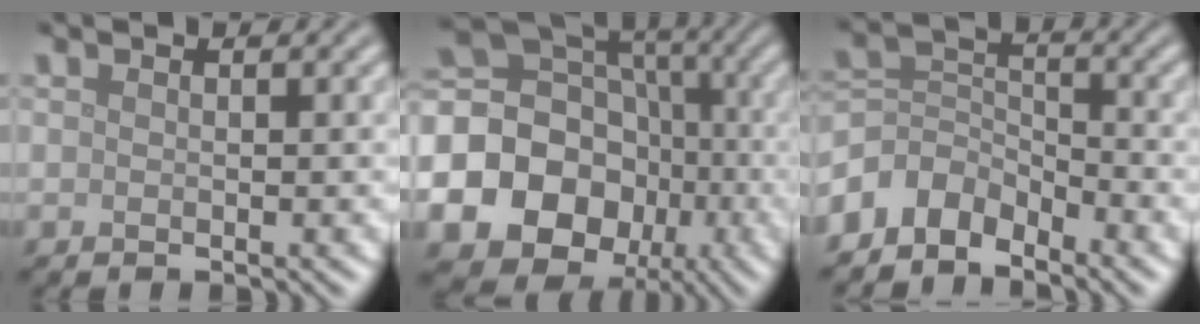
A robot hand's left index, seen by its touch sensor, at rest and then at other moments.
{"total": 21.6, "force": [-5.9, 19.4, 7.5], "torque": [-0.186, -0.027, -0.117]}
{"total": 4.0, "force": [-3.2, 2.2, 1.2], "torque": [-0.019, 0.004, -0.076]}